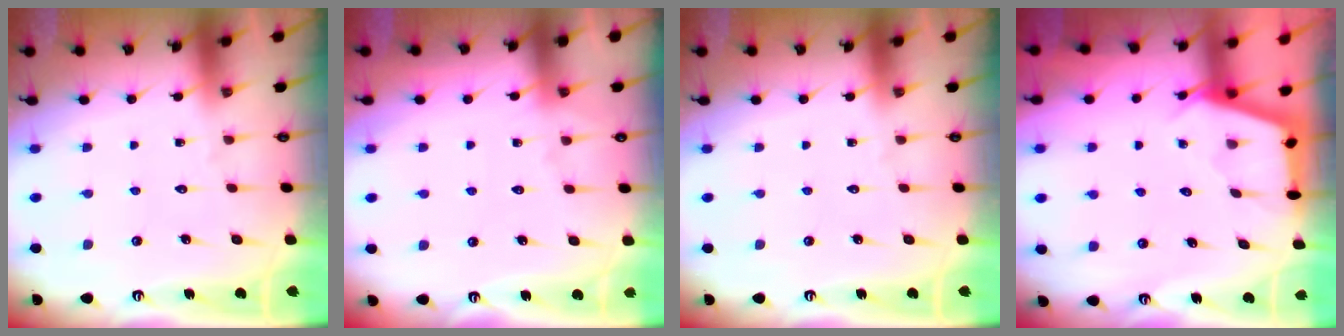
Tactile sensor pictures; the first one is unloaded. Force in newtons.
{"total": 5.1, "press": 5.1, "slide": 0.6}
{"total": 0.0}
{"total": 2.7, "press": 2.7, "slide": 0.3}